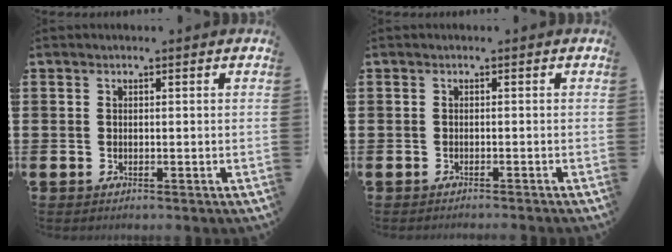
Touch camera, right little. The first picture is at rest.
{"total": 0.5, "force": [-0.5, -0.2, 0.0], "torque": [0.002, -0.001, -0.011]}